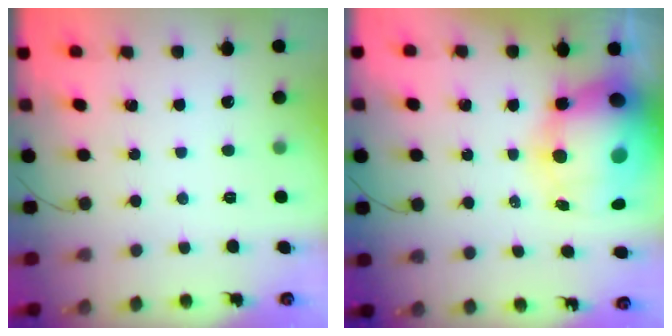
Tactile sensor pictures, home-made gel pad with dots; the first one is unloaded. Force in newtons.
{"total": 19.7, "press": 19.2, "slide": 4.4}